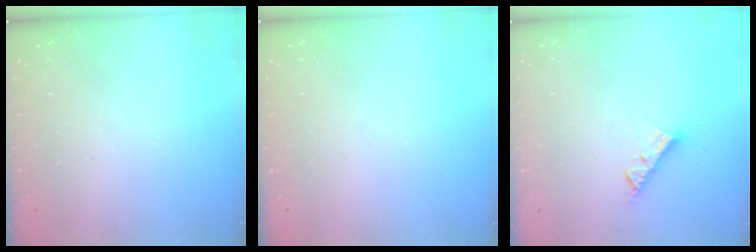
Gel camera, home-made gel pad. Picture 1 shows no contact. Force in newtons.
{"total": 0.0}
{"total": 6.1, "press": 6.1, "slide": 0.4}